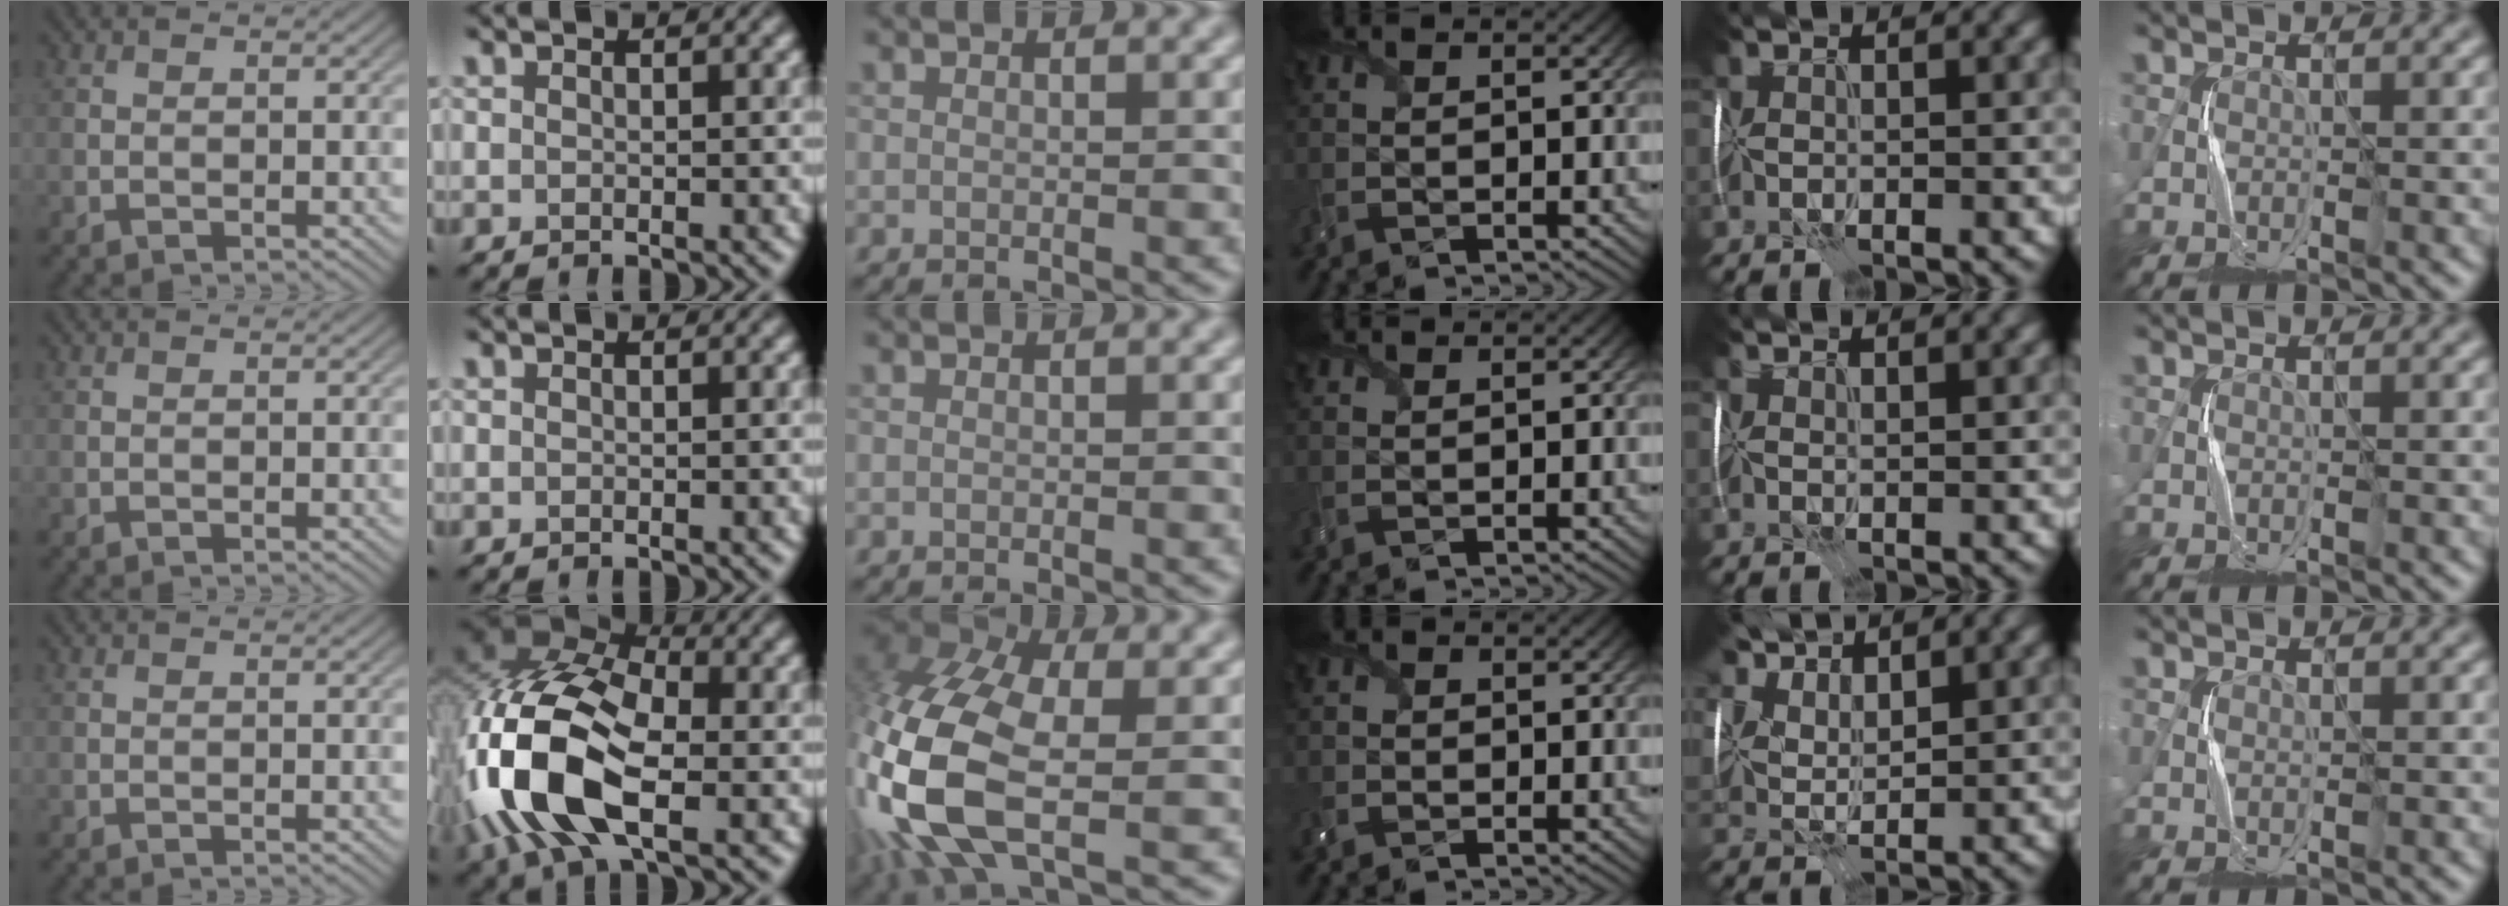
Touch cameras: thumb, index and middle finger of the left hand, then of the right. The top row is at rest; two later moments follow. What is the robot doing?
{"motion": "wrap", "object": "receipt paper"}